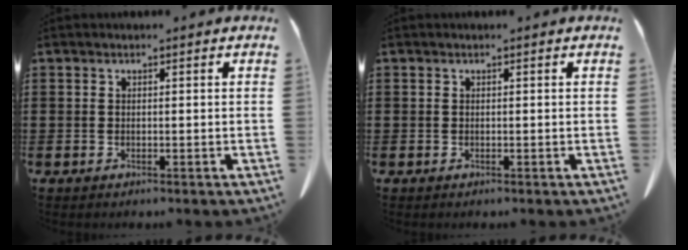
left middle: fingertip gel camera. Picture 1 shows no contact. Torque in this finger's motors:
{"motor_torque": [-2.14, 0.00, 0.00, -0.01]}